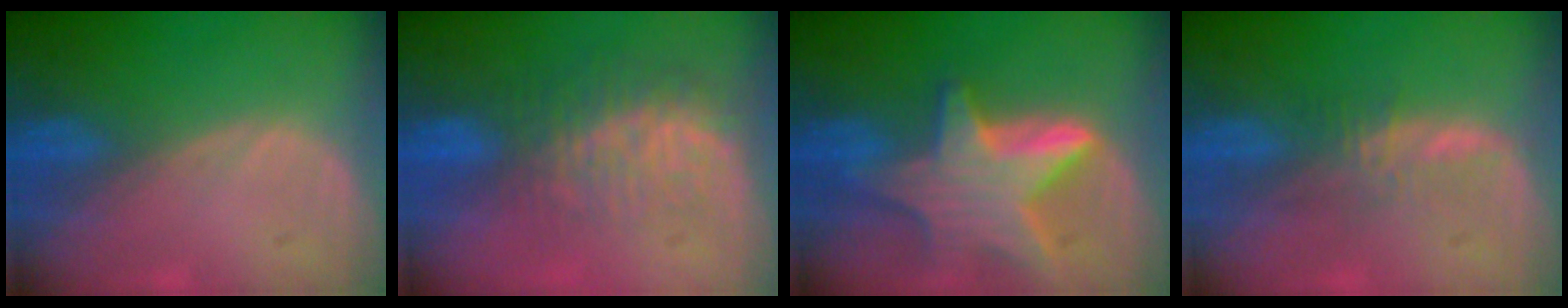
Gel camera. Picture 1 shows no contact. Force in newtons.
{"total": 8.1, "press": 7.4, "slide": 3.2}
{"total": 9.5, "press": 9.5, "slide": 0.7}
{"total": 2.9, "press": 2.9, "slide": 0.2}